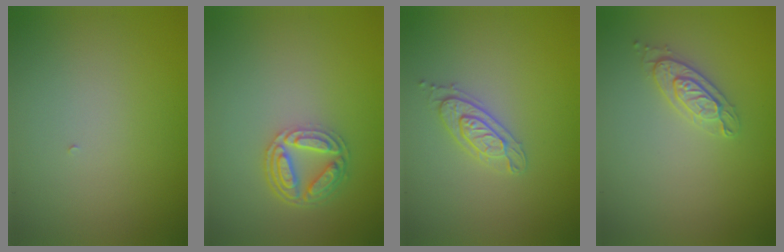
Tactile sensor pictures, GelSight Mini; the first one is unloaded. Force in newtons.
{"total": 4.3, "press": 3.3, "slide": 2.8}
{"total": 2.3, "press": 2.2, "slide": 0.5}
{"total": 2.1, "press": 2.1, "slide": 0.5}